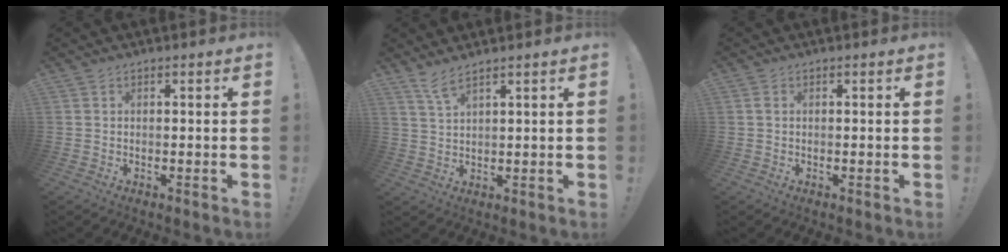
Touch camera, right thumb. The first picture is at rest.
{"total": 4.4, "force": [3.4, 0.4, 2.8], "torque": [-0.070, -0.014, 0.062]}
{"total": 0.7, "force": [0.2, 0.4, 0.5], "torque": [-0.016, 0.006, 0.004]}